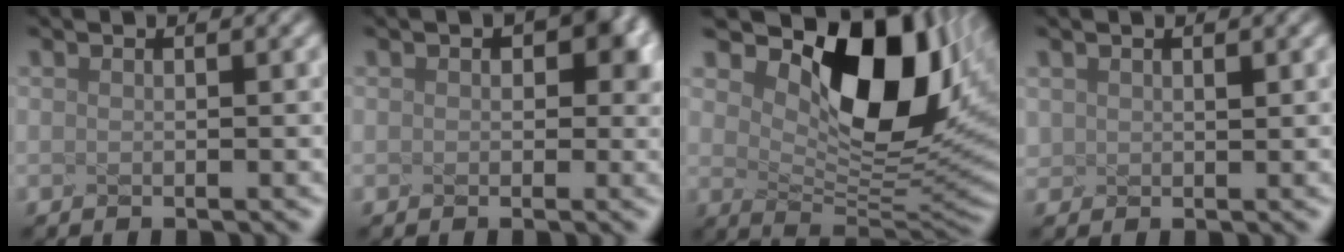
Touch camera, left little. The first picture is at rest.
{"total": 2.1, "force": [0.4, 1.0, 1.8], "torque": [-0.040, -0.004, 0.046]}
{"total": 8.1, "force": [2.6, 4.3, 6.4], "torque": [-0.121, -0.023, 0.088]}
{"total": 1.5, "force": [-0.2, -1.0, -1.1], "torque": [-0.014, -0.011, 0.039]}